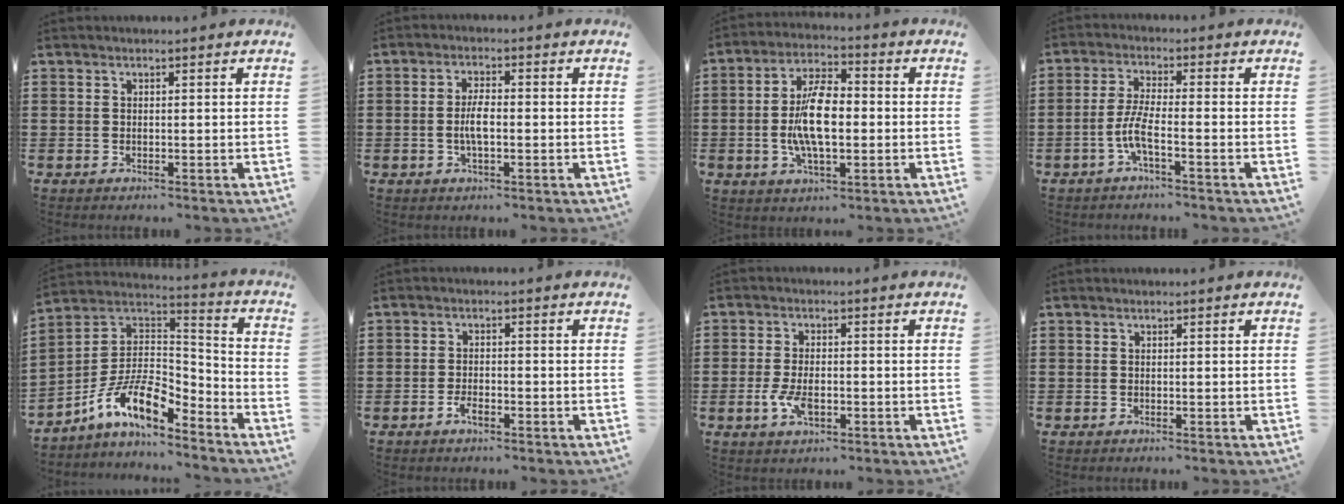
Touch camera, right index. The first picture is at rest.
{"total": 3.9, "force": [-0.5, 1.4, 3.6], "torque": [-0.080, 0.000, -0.014]}
{"total": 9.8, "force": [-0.9, 4.2, 8.8], "torque": [-0.188, 0.001, -0.022]}
{"total": 5.1, "force": [-2.2, 0.8, 4.5], "torque": [-0.106, -0.008, -0.050]}
{"total": 11.7, "force": [-6.9, 4.3, 8.4], "torque": [-0.180, 0.005, -0.137]}
{"total": 2.1, "force": [-1.3, 0.7, 1.4], "torque": [-0.034, -0.002, -0.028]}
{"total": 4.5, "force": [-1.3, 2.0, 3.8], "torque": [-0.086, -0.007, -0.026]}
{"total": 0.0}